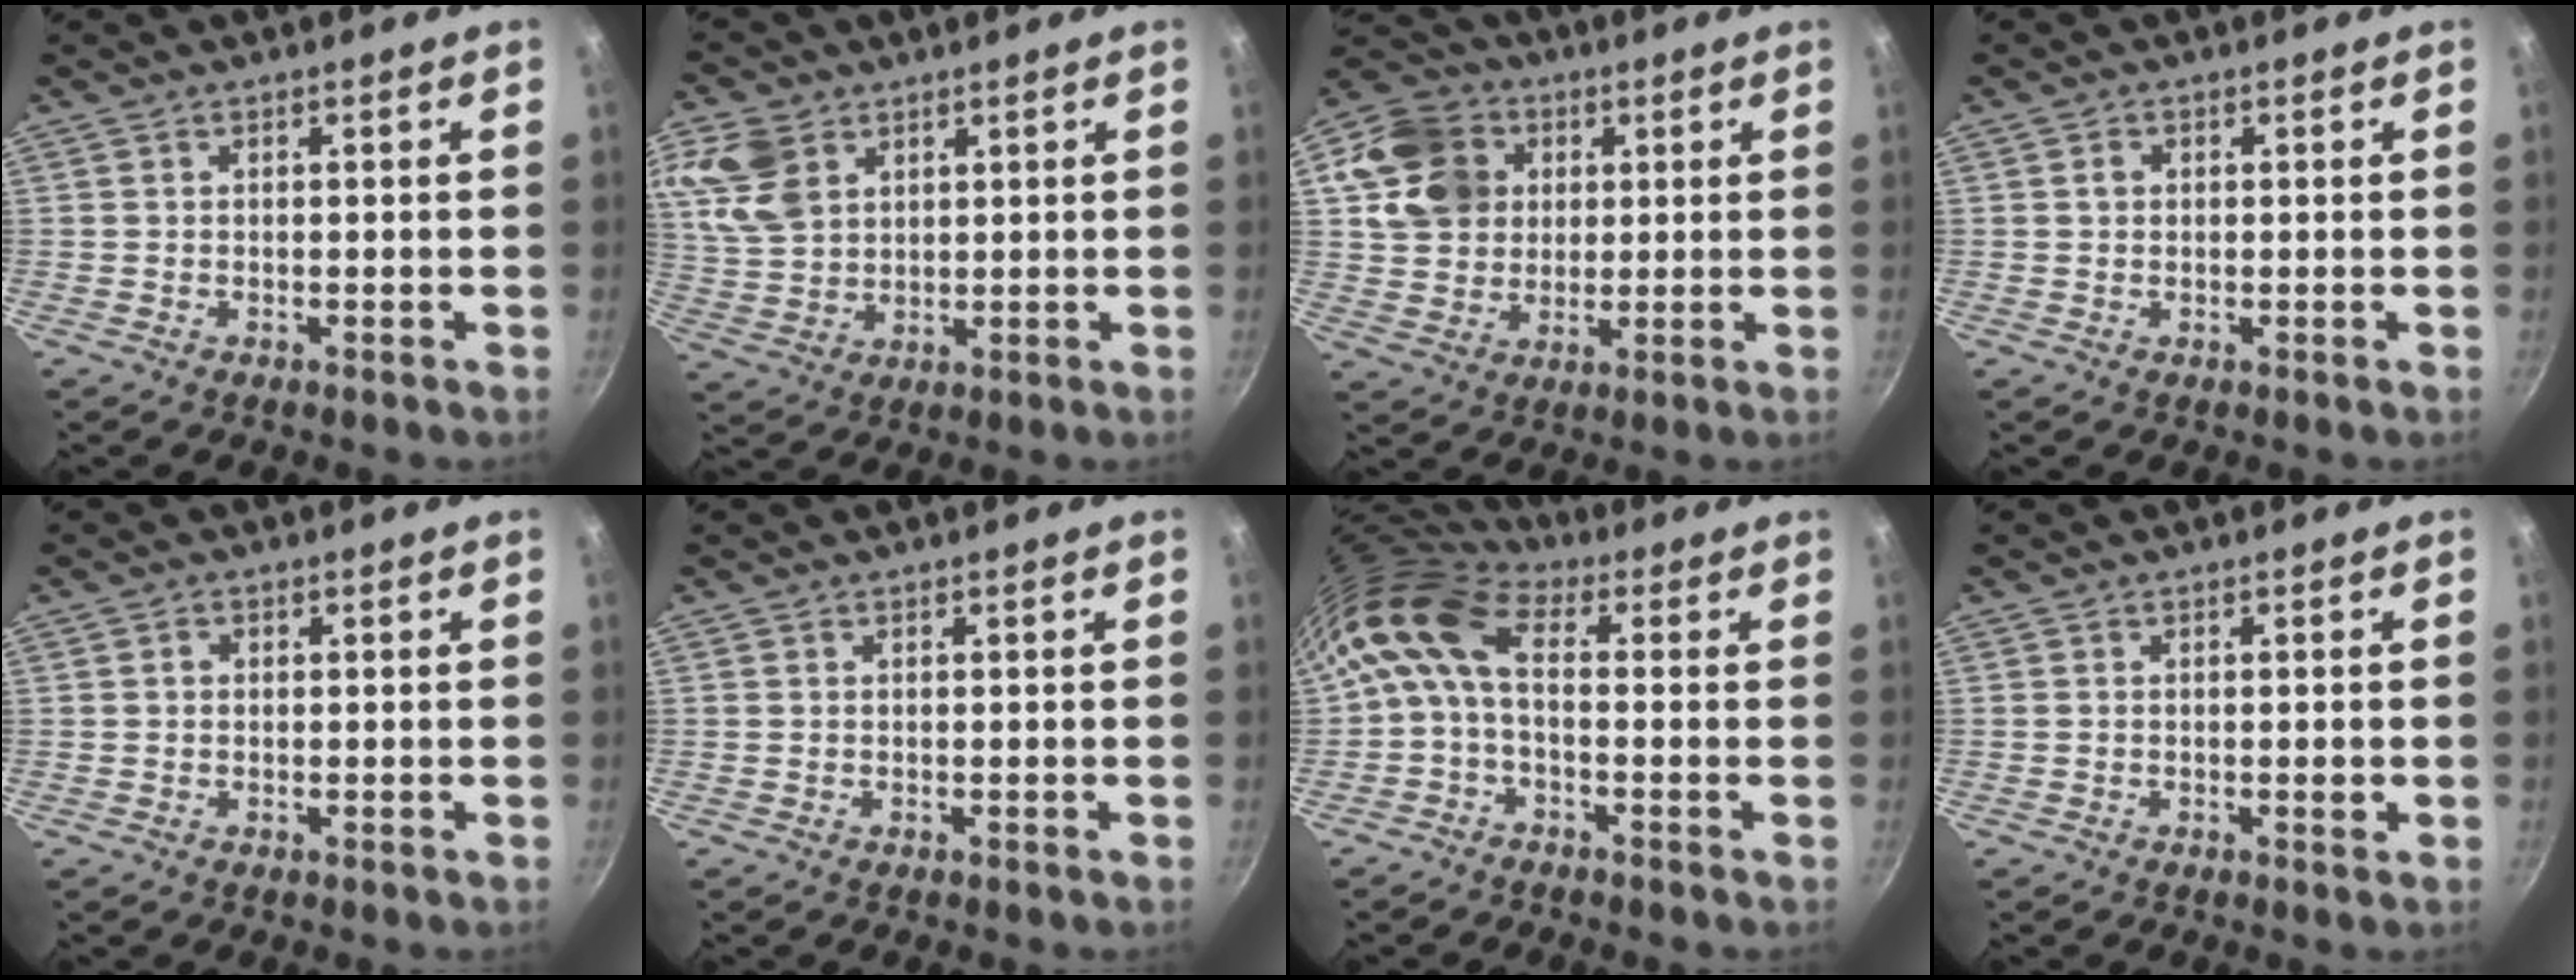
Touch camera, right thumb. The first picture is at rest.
{"total": 10.1, "force": [4.4, 7.1, 5.6], "torque": [-0.099, -0.010, 0.095]}
{"total": 14.4, "force": [4.0, 12.2, 6.5], "torque": [-0.099, 0.010, 0.069]}
{"total": 1.3, "force": [0.3, 1.1, 0.6], "torque": [-0.005, 0.004, 0.004]}
{"total": 1.0, "force": [0.1, 0.9, 0.4], "torque": [-0.004, 0.004, 0.000]}
{"total": 0.0}
{"total": 9.5, "force": [0.6, 5.3, 7.8], "torque": [-0.159, 0.025, -0.004]}
{"total": 1.3, "force": [-0.2, 0.4, 1.2], "torque": [-0.020, 0.001, -0.004]}